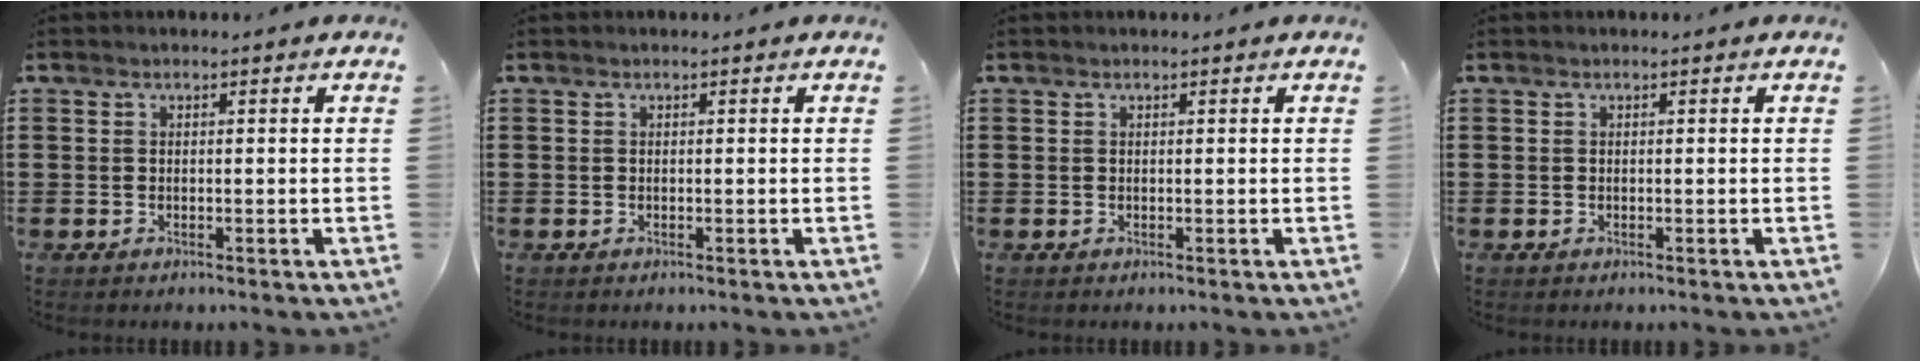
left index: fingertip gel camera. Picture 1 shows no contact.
{"total": 0.0}
{"total": 0.0}
{"total": 0.0}